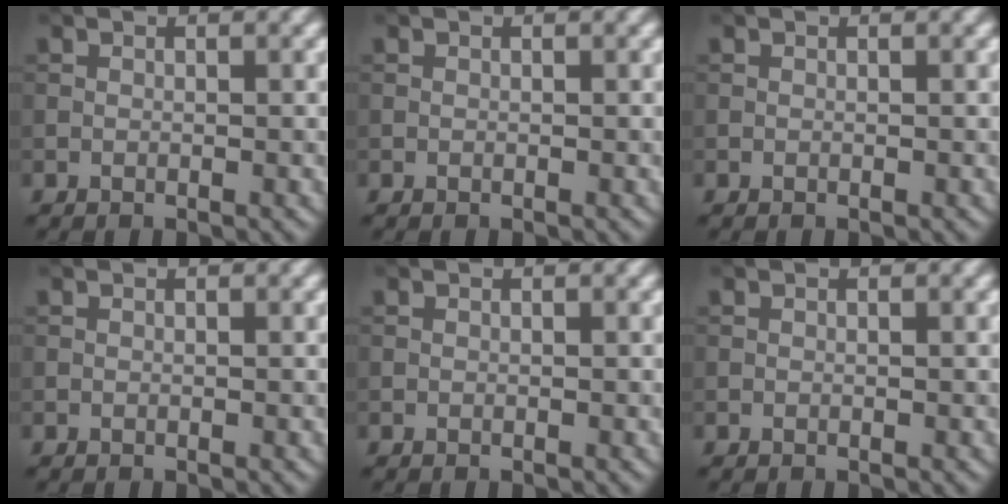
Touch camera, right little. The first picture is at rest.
{"total": 0.0}
{"total": 0.0}
{"total": 0.0}
{"total": 0.0}
{"total": 0.0}